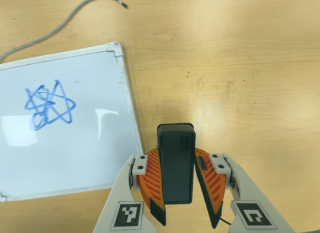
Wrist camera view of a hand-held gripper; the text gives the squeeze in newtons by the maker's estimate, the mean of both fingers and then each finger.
{"total": 6.0, "left": 5.8, "right": 6.3}